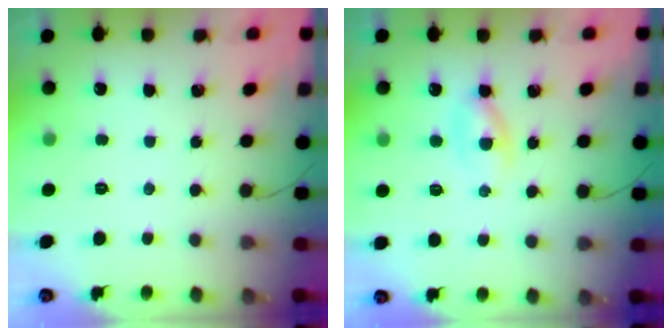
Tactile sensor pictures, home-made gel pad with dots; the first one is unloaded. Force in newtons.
{"total": 2.7, "press": 2.5, "slide": 1.1}